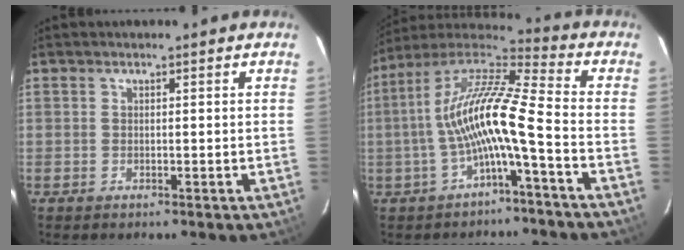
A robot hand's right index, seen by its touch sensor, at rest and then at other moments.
{"total": 13.9, "force": [-3.1, 1.5, 13.5], "torque": [-0.261, 0.014, -0.064]}